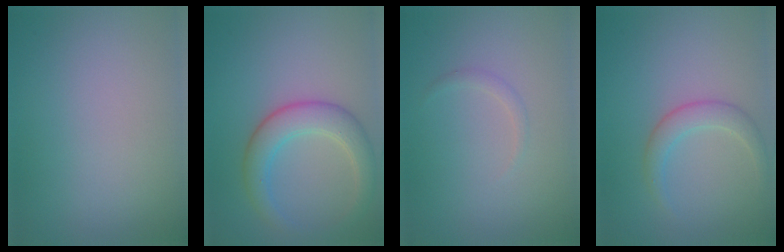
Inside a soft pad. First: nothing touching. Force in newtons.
{"total": 4.2, "press": 4.2, "slide": 0.1}
{"total": 0.7, "press": 0.7, "slide": 0.1}
{"total": 2.2, "press": 2.1, "slide": 0.1}